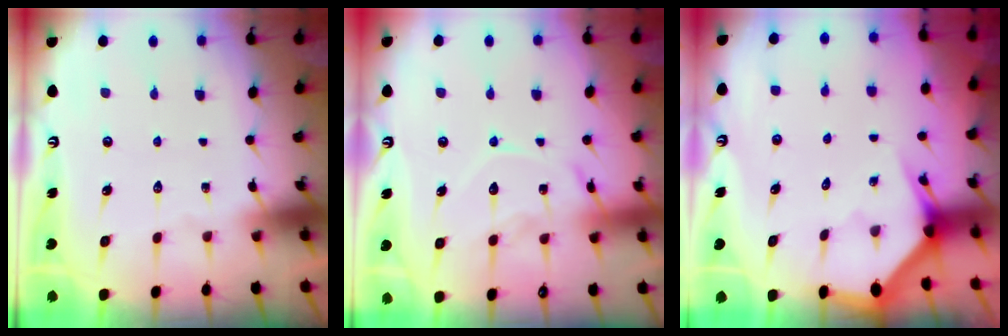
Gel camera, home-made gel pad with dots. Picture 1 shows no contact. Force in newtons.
{"total": 13.0, "press": 13.0, "slide": 1.1}
{"total": 2.8, "press": 2.8, "slide": 0.2}